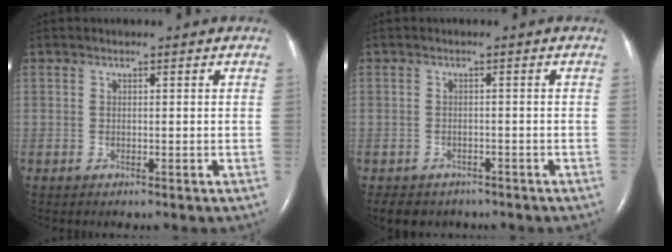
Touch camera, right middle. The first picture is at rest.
{"total": 6.1, "force": [-4.9, 3.3, 1.3], "torque": [-0.017, 0.002, -0.061]}